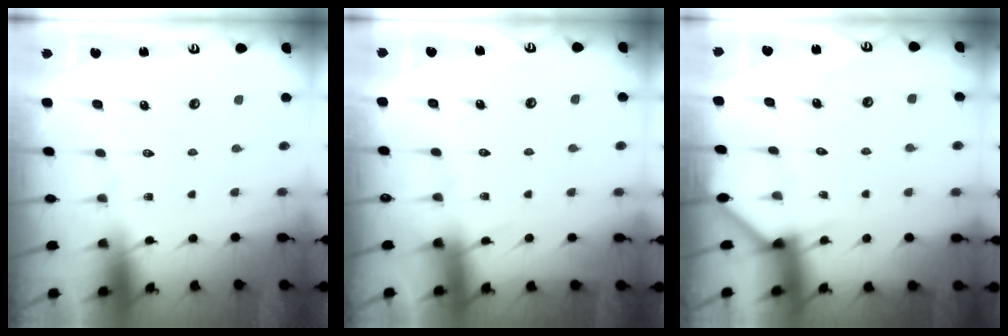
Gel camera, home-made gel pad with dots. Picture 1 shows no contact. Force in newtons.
{"total": 1.9, "press": 1.9, "slide": 0.3}
{"total": 2.3, "press": 2.3, "slide": 0.1}